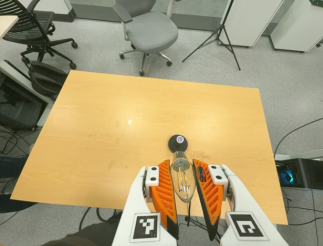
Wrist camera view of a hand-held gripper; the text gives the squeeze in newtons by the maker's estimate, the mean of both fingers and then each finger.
{"total": 13.0, "left": 14.1, "right": 11.9}